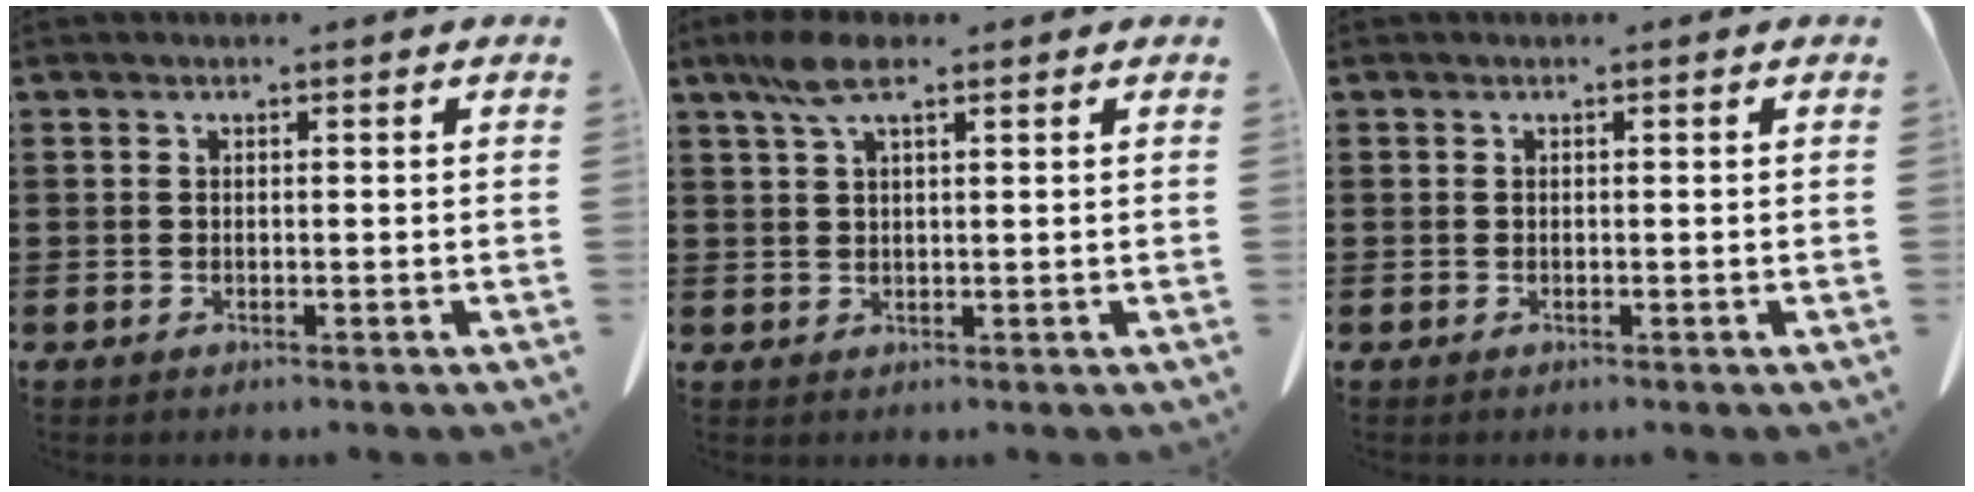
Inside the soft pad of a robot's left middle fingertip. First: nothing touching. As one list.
[{"total": 5.5, "force": [2.8, 1.5, 4.4], "torque": [-0.101, 0.003, 0.048]}, {"total": 0.0}]